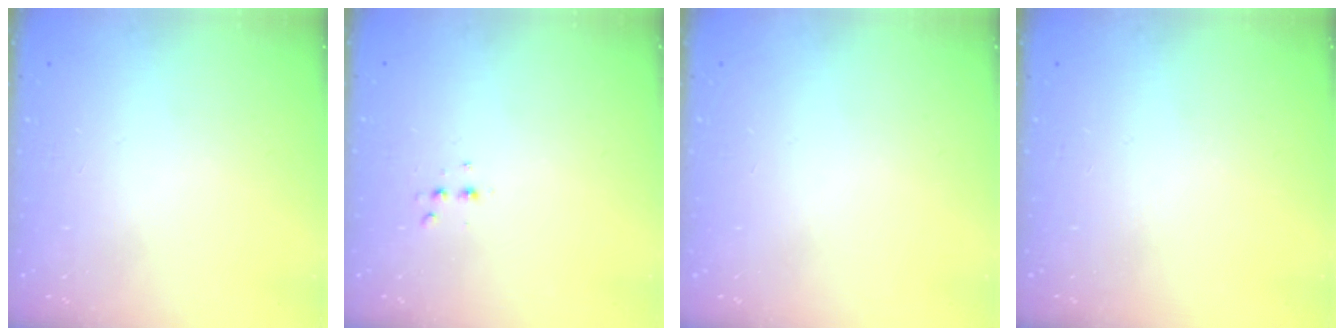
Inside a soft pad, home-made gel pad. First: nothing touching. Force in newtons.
{"total": 2.8, "press": 2.7, "slide": 0.6}
{"total": 0.0}
{"total": 0.0}